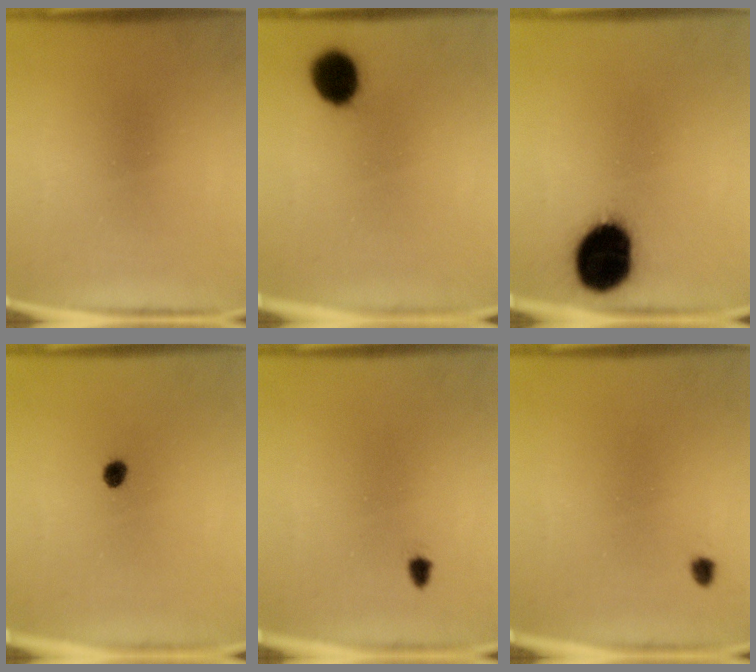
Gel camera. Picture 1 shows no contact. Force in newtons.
{"total": 6.3}
{"total": 17.6}
{"total": 2.1}
{"total": 1.1}
{"total": 1.0}